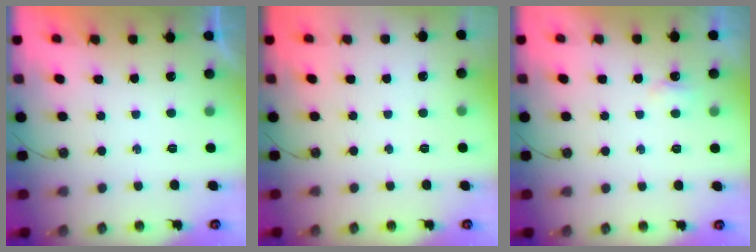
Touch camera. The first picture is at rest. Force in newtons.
{"total": 0.0}
{"total": 2.7, "press": 2.6, "slide": 0.5}